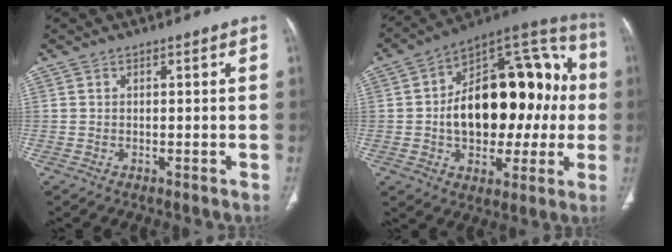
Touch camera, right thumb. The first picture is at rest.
{"total": 27.2, "force": [0.1, 16.0, 22.1], "torque": [-0.292, 0.043, 0.007]}